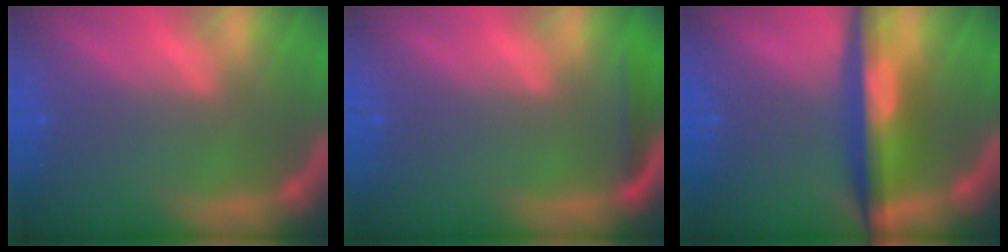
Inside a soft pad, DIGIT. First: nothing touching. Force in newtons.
{"total": 1.9}
{"total": 7.1}